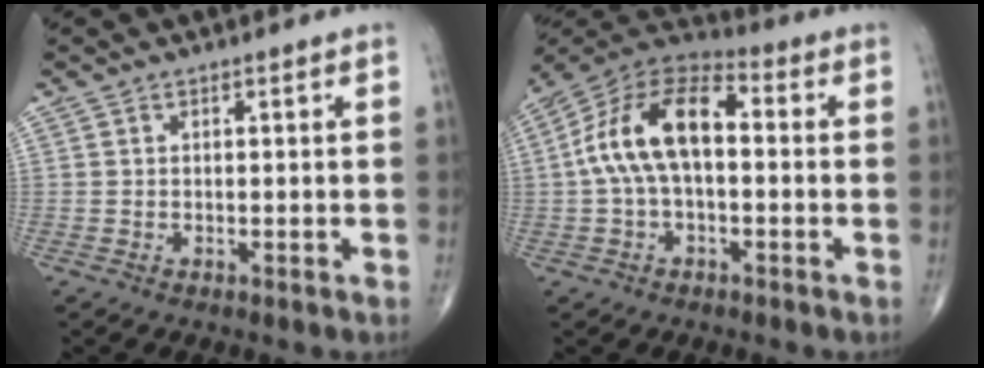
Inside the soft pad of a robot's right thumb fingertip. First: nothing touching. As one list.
[{"total": 15.0, "force": [0.6, 8.1, 12.6], "torque": [-0.232, 0.045, -0.002]}]